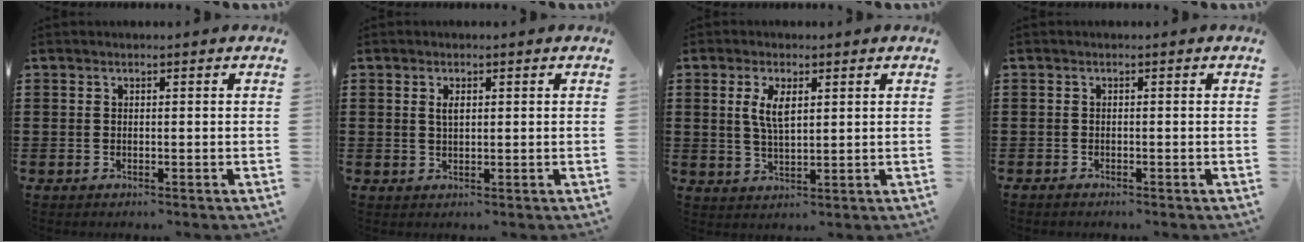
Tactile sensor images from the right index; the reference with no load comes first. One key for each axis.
{"total": 1.7, "fx": 0.5, "fy": 0.7, "fz": 1.5, "tx": -0.031, "ty": 0.005, "tz": 0.007}
{"total": 4.5, "fx": 1.4, "fy": 1.7, "fz": 4.0, "tx": -0.084, "ty": 0.005, "tz": 0.023}
{"total": 0.6, "fx": -0.6, "fy": 0.2, "fz": 0.0, "tx": -0.001, "ty": 0.001, "tz": -0.013}